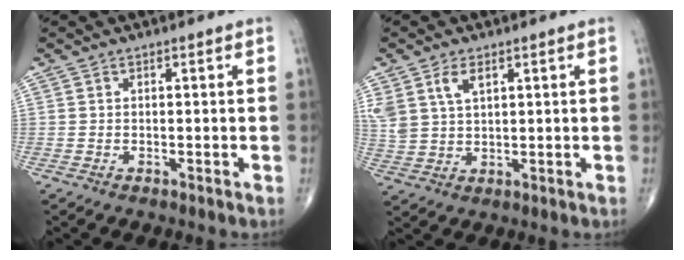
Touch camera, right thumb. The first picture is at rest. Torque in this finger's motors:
{"motor_torque": [0.73, 1.24, 0.81, 0.53, 0.05]}